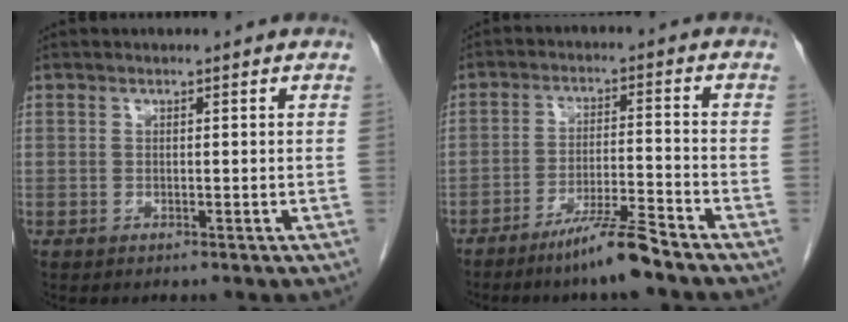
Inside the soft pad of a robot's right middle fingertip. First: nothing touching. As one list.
[{"total": 7.2, "force": [-5.5, -0.5, 4.5], "torque": [-0.080, -0.019, -0.105]}]